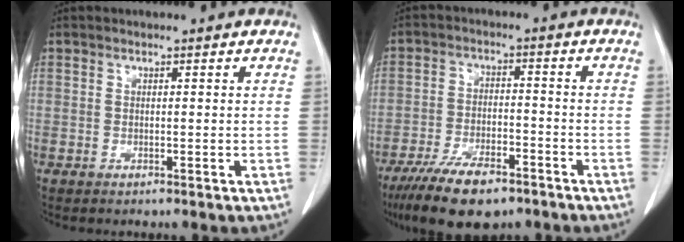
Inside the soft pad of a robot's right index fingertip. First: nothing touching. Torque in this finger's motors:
{"motor_torque": [0.80, -0.71, 0.43, 0.07]}